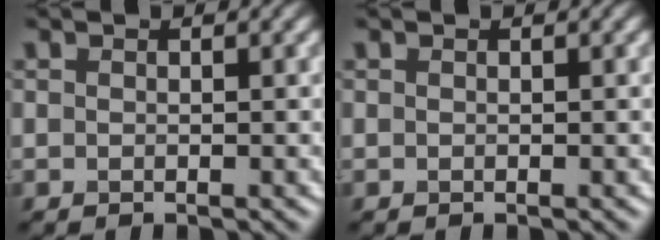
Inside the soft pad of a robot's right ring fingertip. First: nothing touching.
{"total": 0.0}